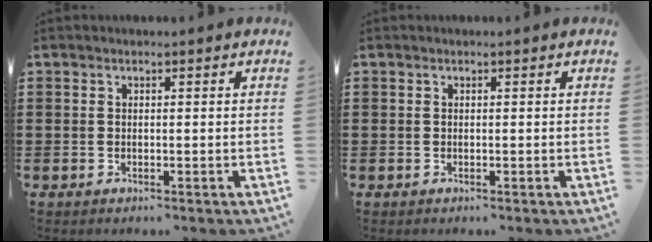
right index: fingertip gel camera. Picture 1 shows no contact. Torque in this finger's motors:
{"motor_torque": [0.04, 0.04, 0.00, 0.00]}